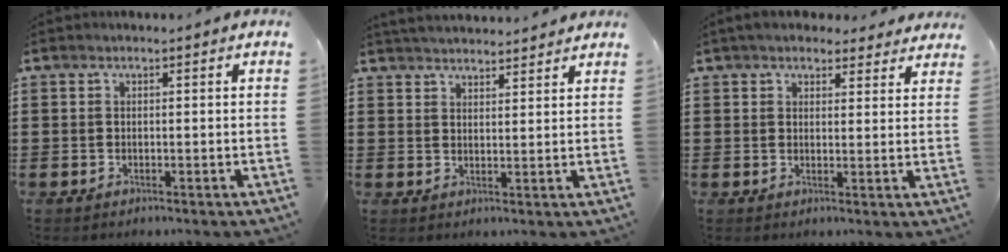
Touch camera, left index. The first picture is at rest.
{"total": 3.2, "force": [3.2, 0.0, 0.2], "torque": [-0.013, -0.009, 0.061]}
{"total": 4.0, "force": [3.5, 1.3, 1.2], "torque": [-0.034, -0.006, 0.066]}